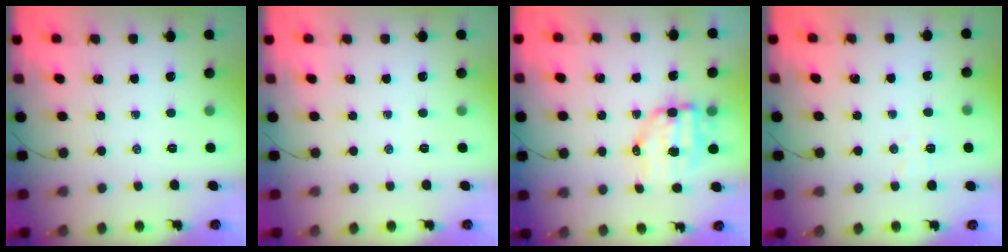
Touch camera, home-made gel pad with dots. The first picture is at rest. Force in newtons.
{"total": 0.0}
{"total": 8.0, "press": 7.8, "slide": 1.8}
{"total": 3.5, "press": 3.4, "slide": 0.8}